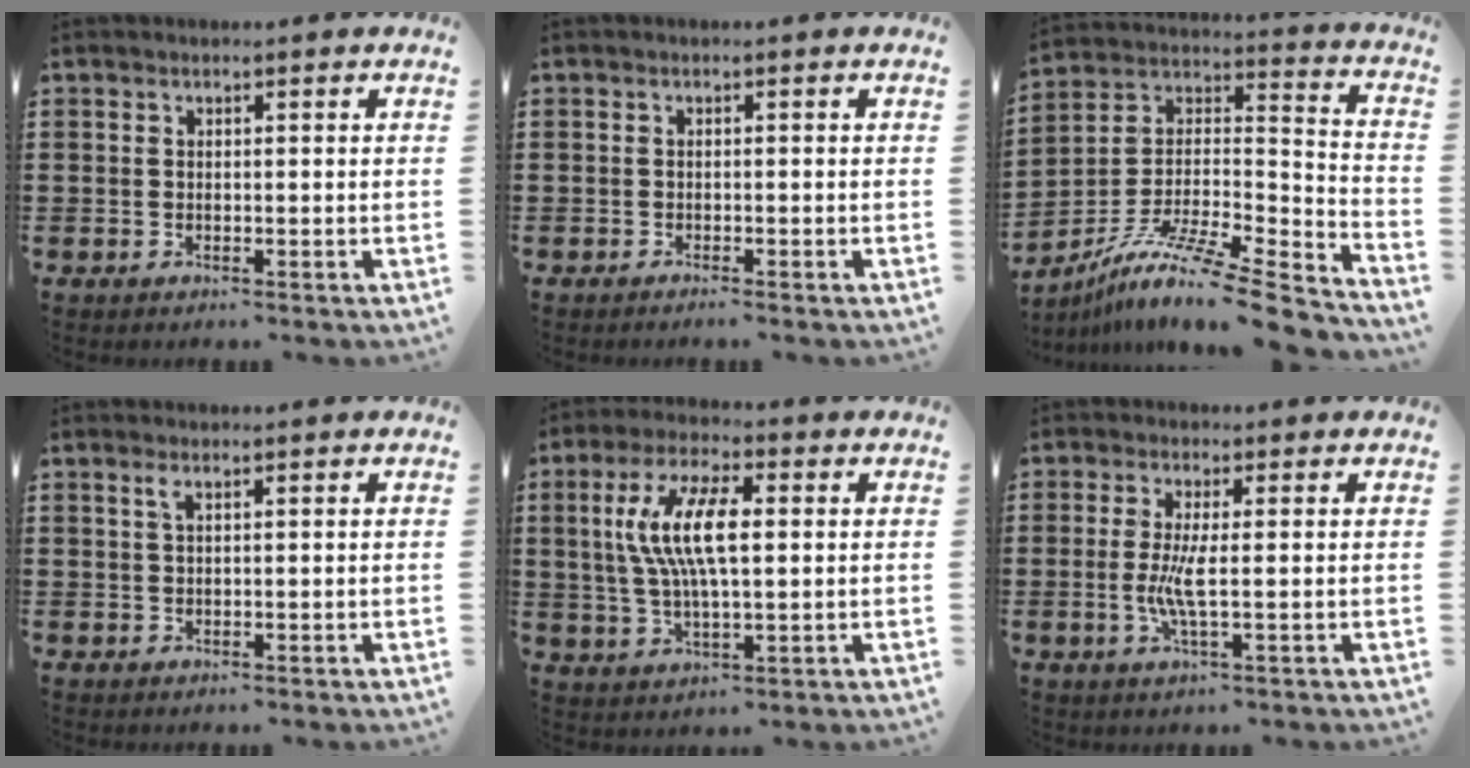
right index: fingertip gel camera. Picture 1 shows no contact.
{"total": 0.7, "force": [-0.7, 0.0, 0.2], "torque": [-0.006, -0.002, -0.014]}
{"total": 11.5, "force": [-8.6, 1.0, 7.5], "torque": [-0.133, 0.001, -0.162]}
{"total": 1.1, "force": [0.5, 0.3, 0.9], "torque": [-0.019, 0.003, 0.009]}
{"total": 10.4, "force": [1.5, 3.7, 9.6], "torque": [-0.212, 0.006, 0.016]}
{"total": 4.6, "force": [-0.4, 0.6, 4.6], "torque": [-0.103, -0.011, -0.016]}